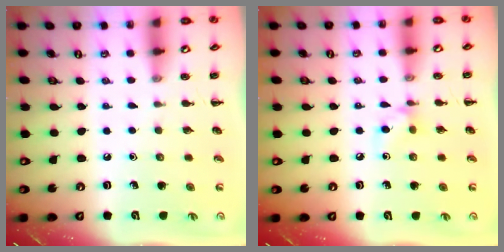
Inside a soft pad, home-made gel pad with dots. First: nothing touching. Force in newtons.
{"total": 6.5, "press": 6.3, "slide": 1.5}